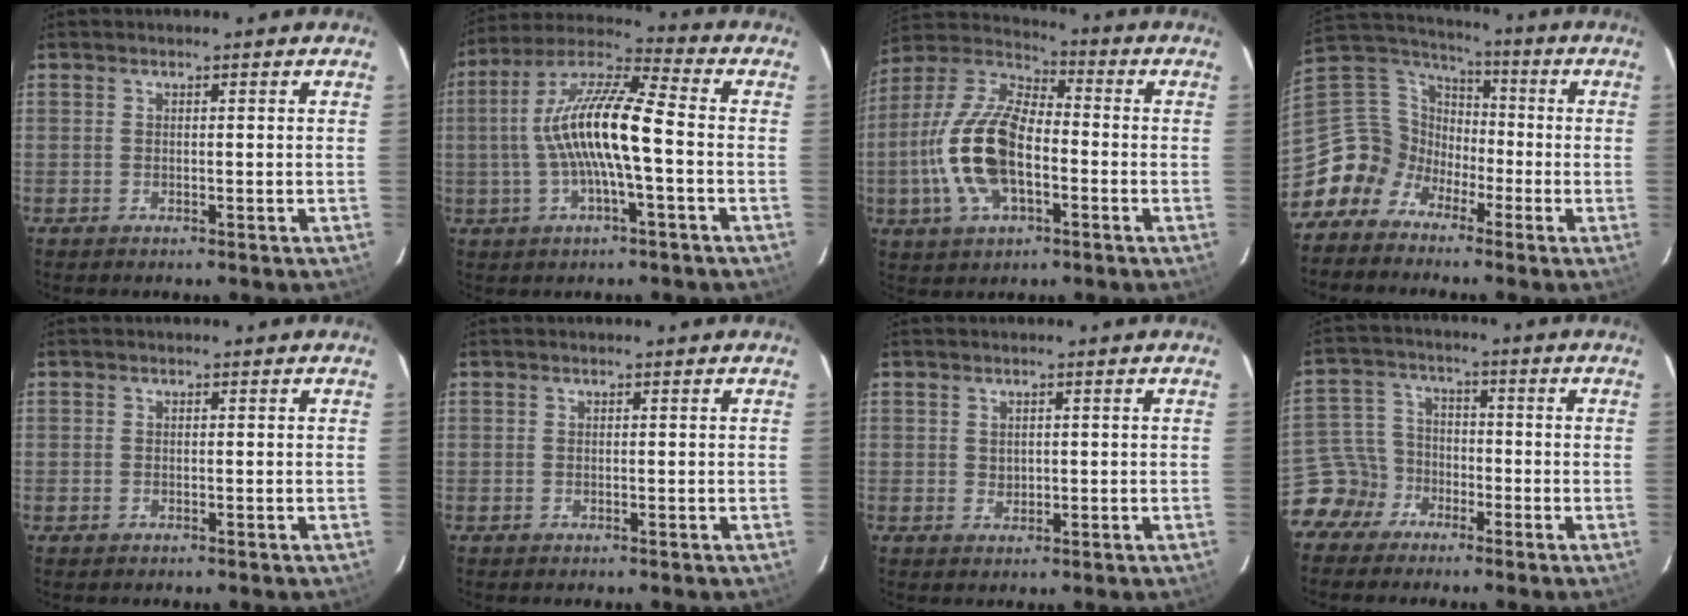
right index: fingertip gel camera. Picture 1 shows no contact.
{"total": 14.1, "force": [-1.5, 2.3, 13.8], "torque": [-0.264, 0.015, -0.034]}
{"total": 16.7, "force": [-3.8, 7.9, 14.2], "torque": [-0.304, 0.004, -0.076]}
{"total": 10.5, "force": [-6.1, 8.3, 2.0], "torque": [-0.059, 0.037, -0.140]}
{"total": 0.7, "force": [-0.4, 0.6, 0.2], "torque": [-0.004, -0.001, -0.007]}
{"total": 0.0}
{"total": 1.4, "force": [0.4, 1.2, 0.5], "torque": [-0.004, 0.002, 0.011]}
{"total": 7.2, "force": [-4.9, 5.3, 0.0], "torque": [-0.013, 0.027, -0.102]}